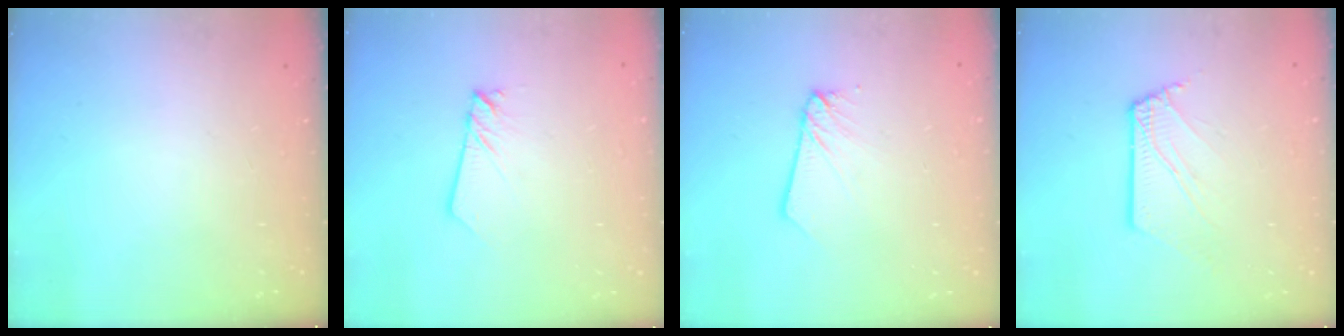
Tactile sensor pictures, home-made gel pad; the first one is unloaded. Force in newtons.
{"total": 1.9, "press": 1.9, "slide": 0.2}
{"total": 2.5, "press": 2.5, "slide": 0.1}
{"total": 3.3, "press": 3.2, "slide": 0.3}